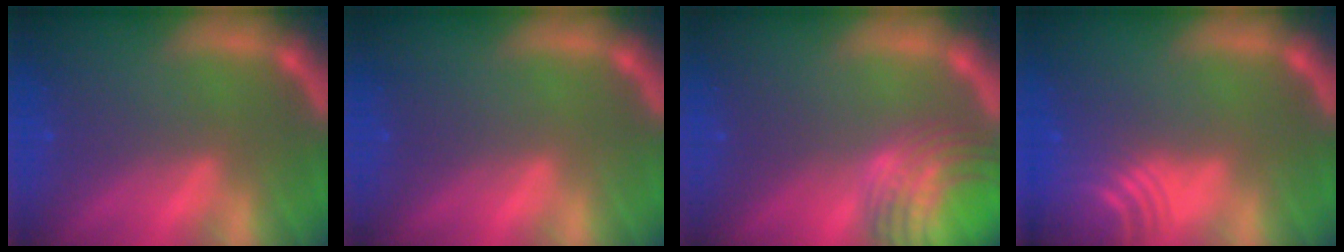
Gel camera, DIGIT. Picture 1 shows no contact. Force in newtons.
{"total": 0.0}
{"total": 8.5}
{"total": 9.6}